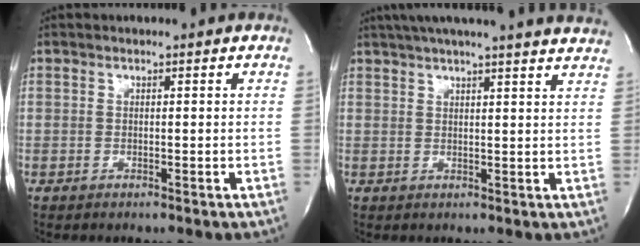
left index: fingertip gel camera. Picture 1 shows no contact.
{"total": 20.7, "force": [18.6, 0.1, 8.9], "torque": [-0.146, 0.004, 0.231]}